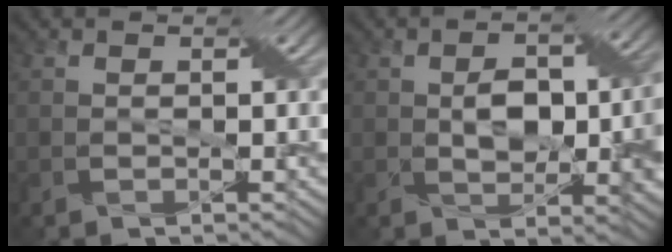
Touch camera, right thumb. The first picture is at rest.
{"total": 8.3, "force": [-0.2, 4.5, 7.0], "torque": [-0.110, -0.002, 0.001]}